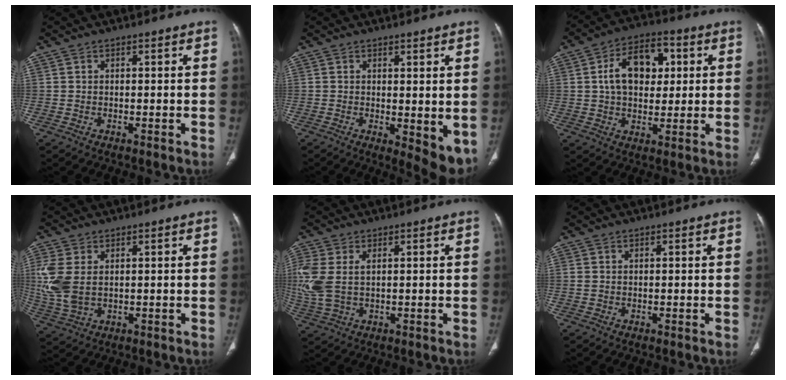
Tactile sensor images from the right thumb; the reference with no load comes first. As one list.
[{"total": 6.8, "force": [-0.2, 2.6, 6.3], "torque": [-0.080, -0.019, 0.005]}, {"total": 12.9, "force": [2.5, 8.4, 9.4], "torque": [-0.124, 0.011, 0.036]}, {"total": 8.6, "force": [1.4, 5.4, 6.6], "torque": [-0.171, -0.003, 0.039]}, {"total": 8.8, "force": [1.3, 5.3, 7.0], "torque": [-0.195, 0.007, 0.037]}, {"total": 0.7, "force": [0.1, 0.5, 0.4], "torque": [-0.011, 0.002, 0.004]}]